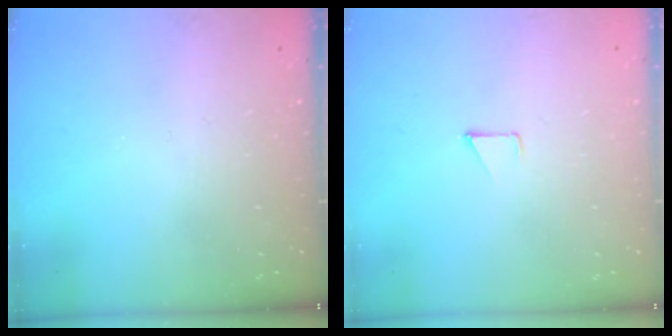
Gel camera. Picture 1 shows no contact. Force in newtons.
{"total": 2.9, "press": 2.8, "slide": 0.3}